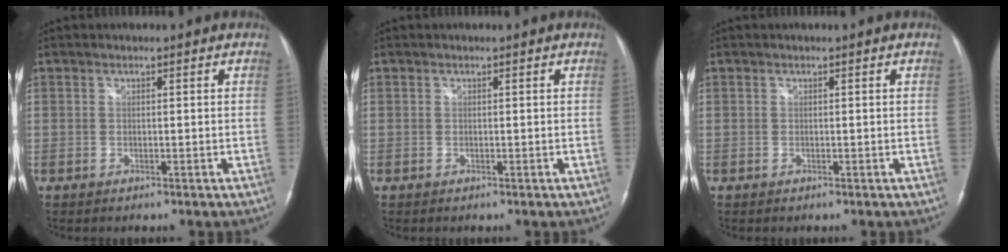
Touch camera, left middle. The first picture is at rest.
{"total": 0.0}
{"total": 0.0}